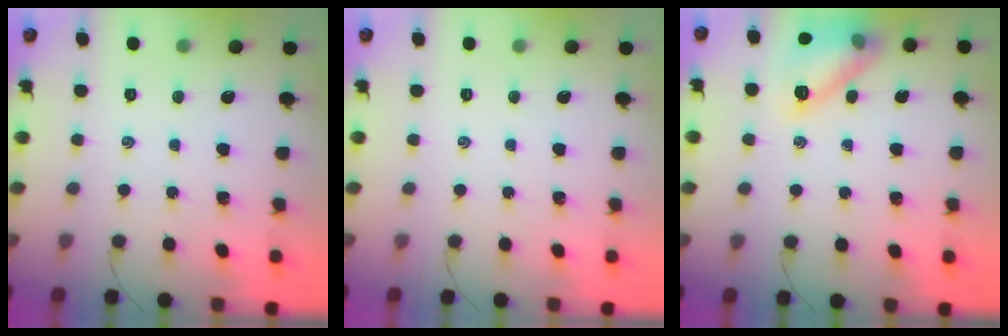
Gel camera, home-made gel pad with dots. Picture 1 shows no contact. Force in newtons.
{"total": 0.0}
{"total": 13.3, "press": 13.3, "slide": 0.2}